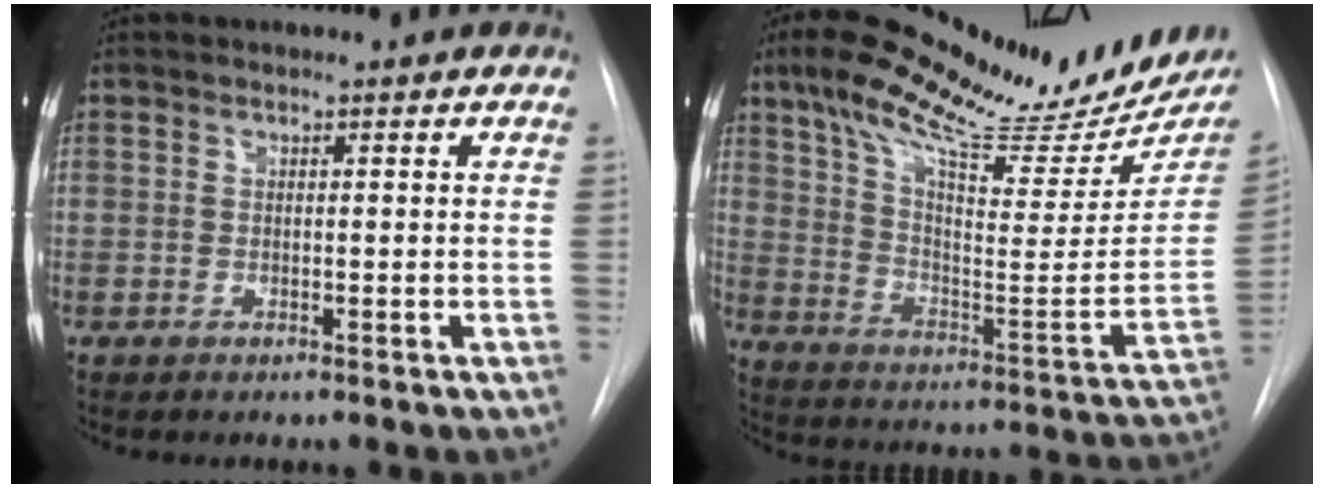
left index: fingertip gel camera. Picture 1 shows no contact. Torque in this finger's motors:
{"motor_torque": [0.93, -1.21, 0.36, 0.06]}